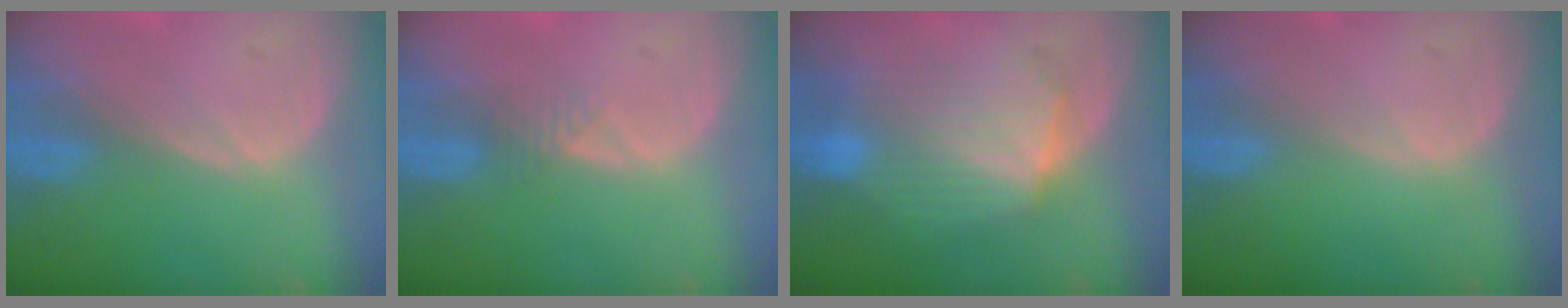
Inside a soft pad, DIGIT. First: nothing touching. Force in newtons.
{"total": 1.6, "press": 1.4, "slide": 0.9}
{"total": 8.0, "press": 8.0, "slide": 0.3}
{"total": 0.0}